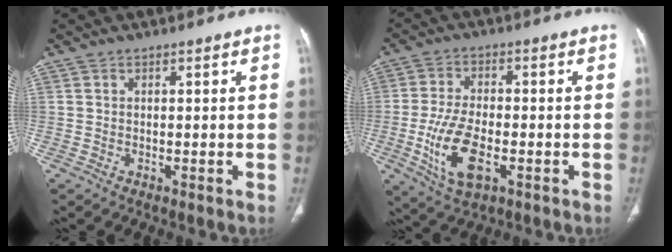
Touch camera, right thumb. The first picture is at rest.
{"total": 11.4, "force": [-3.3, 5.6, 9.4], "torque": [-0.187, 0.004, -0.054]}